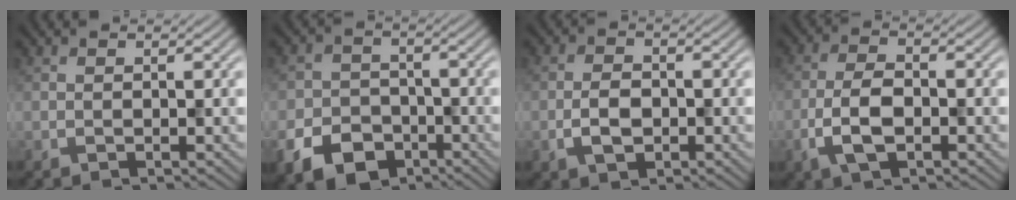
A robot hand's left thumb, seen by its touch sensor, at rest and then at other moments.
{"total": 8.5, "force": [-4.9, 5.7, 3.9], "torque": [-0.090, -0.019, -0.094]}
{"total": 3.6, "force": [-1.2, 2.3, 2.6], "torque": [-0.052, 0.001, -0.025]}
{"total": 5.4, "force": [-2.1, 2.5, 4.4], "torque": [-0.097, 0.001, -0.045]}